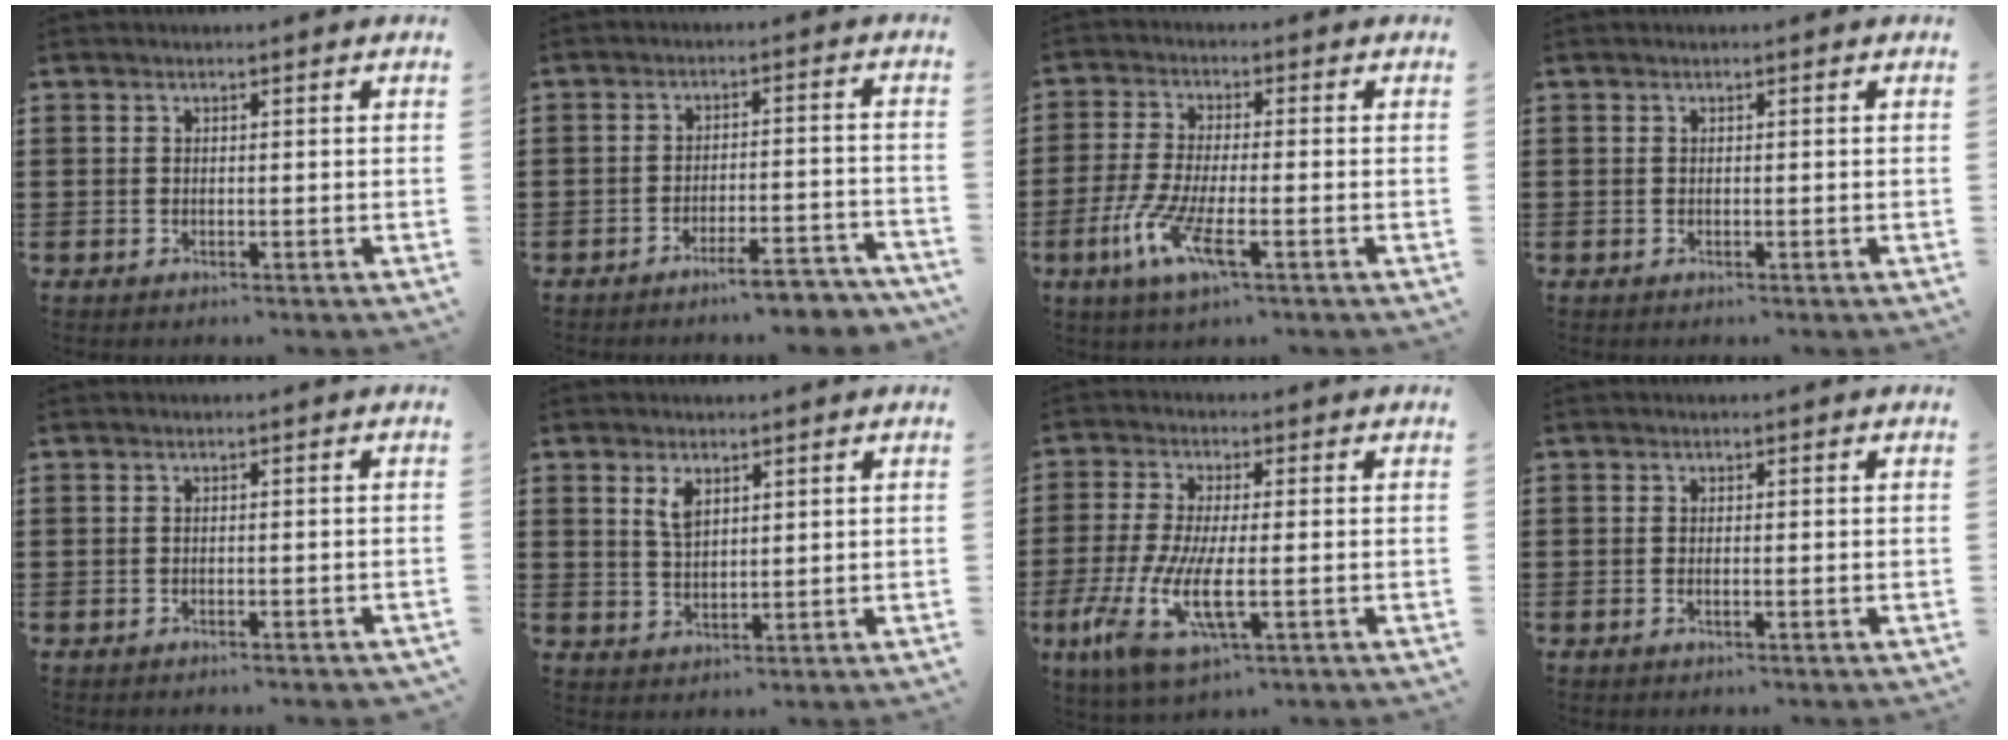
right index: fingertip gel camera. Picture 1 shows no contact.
{"total": 5.5, "force": [-4.8, 0.0, 2.6], "torque": [-0.040, -0.010, -0.088]}
{"total": 7.5, "force": [-3.5, 1.5, 6.5], "torque": [-0.147, -0.015, -0.067]}
{"total": 0.0}
{"total": 1.0, "force": [-0.9, -0.1, 0.3], "torque": [-0.009, -0.004, -0.017]}
{"total": 3.2, "force": [1.8, 1.5, 2.2], "torque": [-0.050, 0.005, 0.032]}
{"total": 9.3, "force": [-3.0, 2.2, 8.5], "torque": [-0.197, -0.022, -0.057]}
{"total": 0.7, "force": [-0.4, 0.1, 0.6], "torque": [-0.011, -0.003, -0.006]}